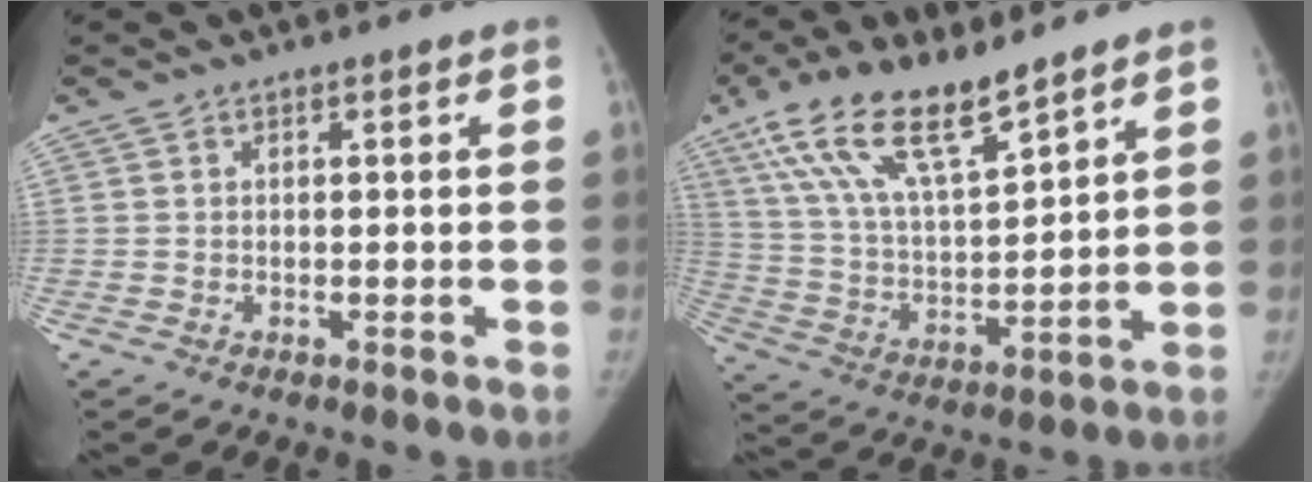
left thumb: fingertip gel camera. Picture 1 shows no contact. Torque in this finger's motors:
{"motor_torque": [1.24, 0.49, 1.45, -1.32, 0.53]}